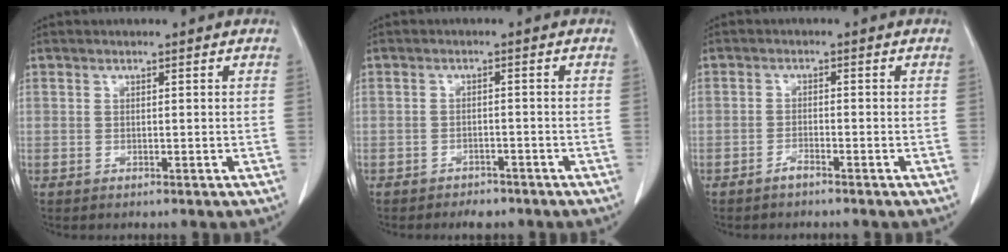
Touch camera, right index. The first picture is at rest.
{"total": 3.0, "force": [-2.5, 1.5, 1.0], "torque": [-0.015, 0.001, -0.029]}
{"total": 1.3, "force": [-1.1, 0.1, 0.6], "torque": [-0.011, 0.002, -0.019]}